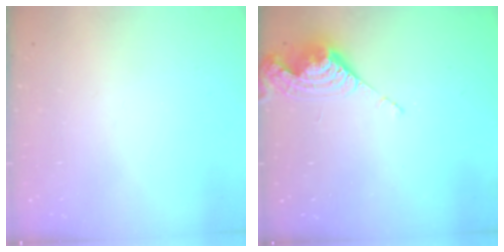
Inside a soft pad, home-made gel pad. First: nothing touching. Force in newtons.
{"total": 8.5, "press": 8.5, "slide": 0.9}